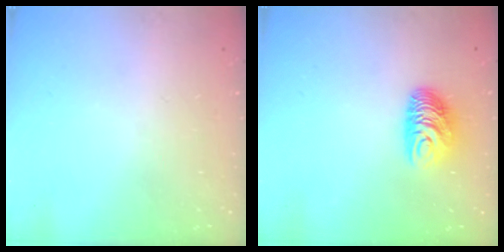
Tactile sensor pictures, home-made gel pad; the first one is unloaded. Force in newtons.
{"total": 9.3, "press": 9.3, "slide": 0.9}